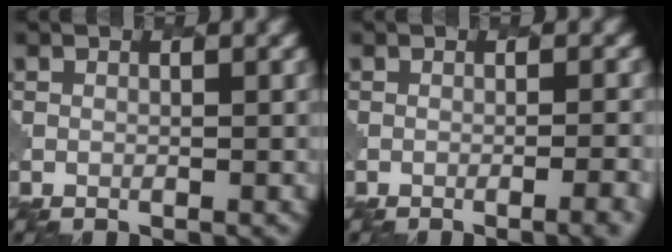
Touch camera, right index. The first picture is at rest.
{"total": 3.9, "force": [-2.2, 1.2, 3.0], "torque": [-0.014, 0.017, -0.028]}